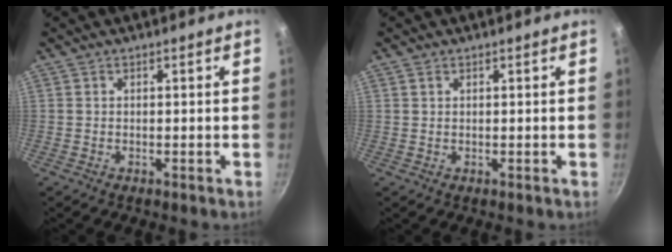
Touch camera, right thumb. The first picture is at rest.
{"total": 0.7, "force": [0.4, 0.4, 0.3], "torque": [-0.006, 0.001, 0.007]}